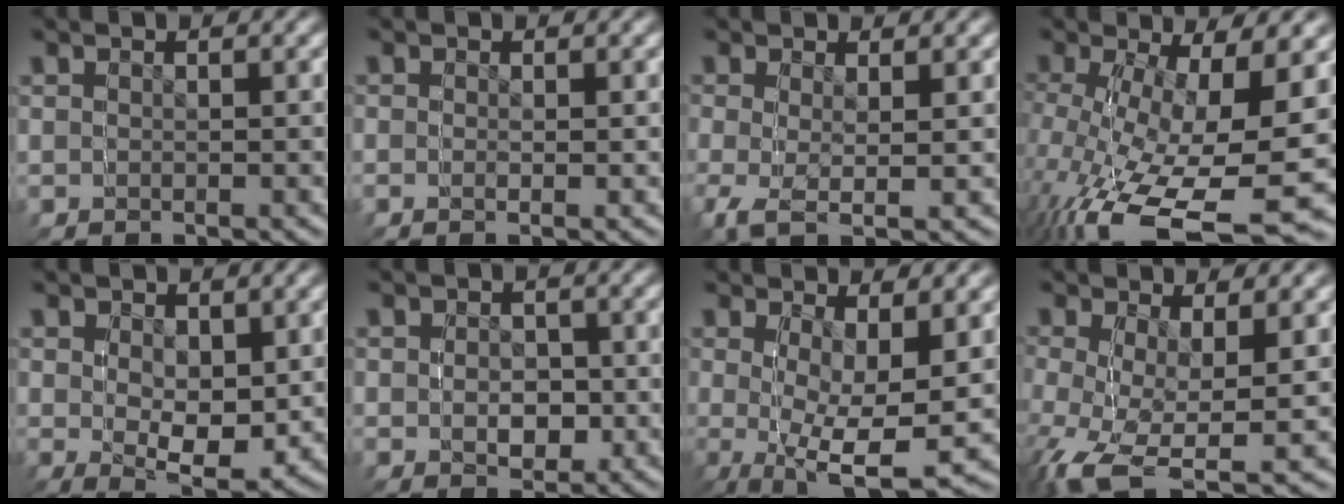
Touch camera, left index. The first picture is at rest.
{"total": 1.2, "force": [0.1, -0.9, -0.8], "torque": [0.015, 0.006, -0.003]}
{"total": 0.8, "force": [0.6, -0.4, -0.4], "torque": [0.017, 0.013, 0.009]}
{"total": 5.8, "force": [-2.0, 3.4, 4.3], "torque": [-0.103, -0.017, -0.015]}
{"total": 2.8, "force": [2.4, 1.4, 0.5], "torque": [-0.004, 0.008, 0.031]}
{"total": 2.0, "force": [0.4, 1.1, -1.6], "torque": [0.017, -0.006, 0.009]}
{"total": 3.0, "force": [0.6, 1.1, 2.7], "torque": [-0.045, -0.002, 0.015]}
{"total": 4.4, "force": [-0.8, 3.4, 2.6], "torque": [-0.067, -0.015, -0.006]}